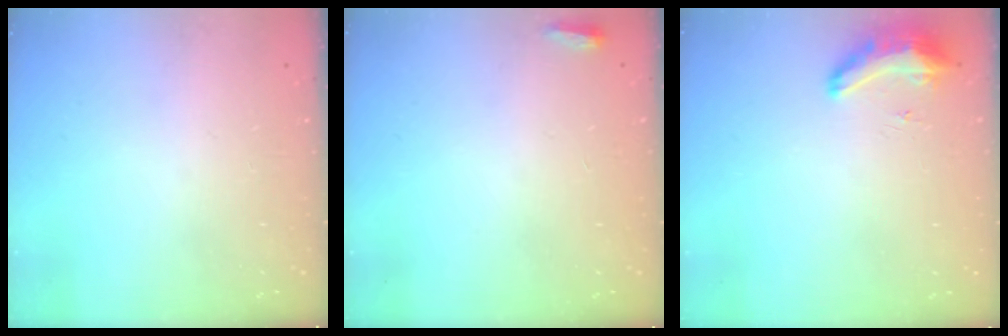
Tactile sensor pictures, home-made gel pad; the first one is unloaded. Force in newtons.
{"total": 2.5, "press": 2.3, "slide": 1.0}
{"total": 8.5, "press": 8.4, "slide": 1.5}